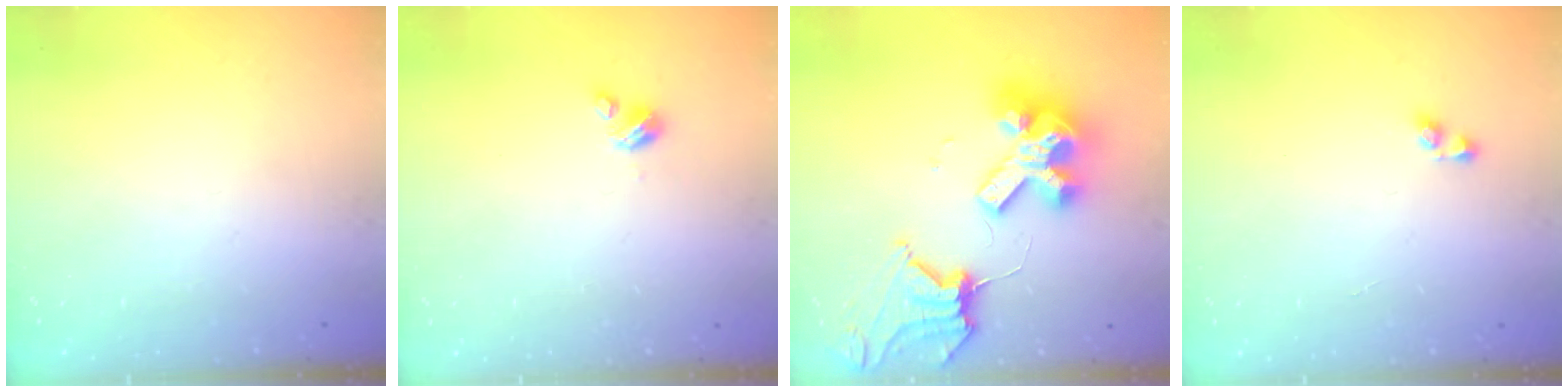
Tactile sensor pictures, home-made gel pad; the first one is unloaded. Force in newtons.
{"total": 2.7, "press": 2.7, "slide": 0.3}
{"total": 16.6, "press": 16.5, "slide": 1.4}
{"total": 2.9, "press": 2.9, "slide": 0.2}